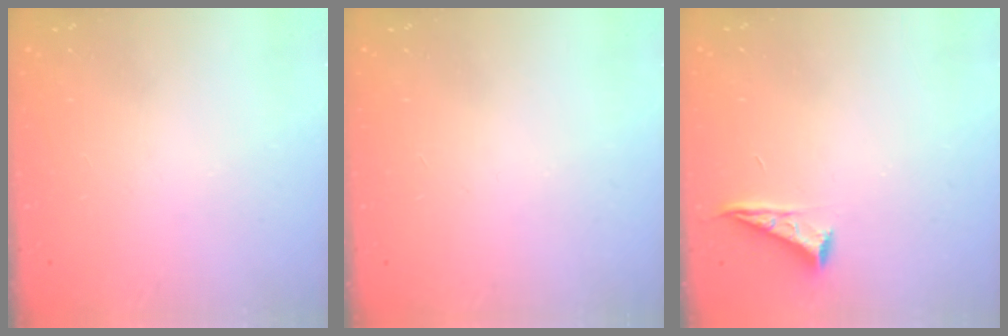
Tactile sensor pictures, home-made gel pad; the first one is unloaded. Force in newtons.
{"total": 0.0}
{"total": 5.0, "press": 5.0, "slide": 0.7}